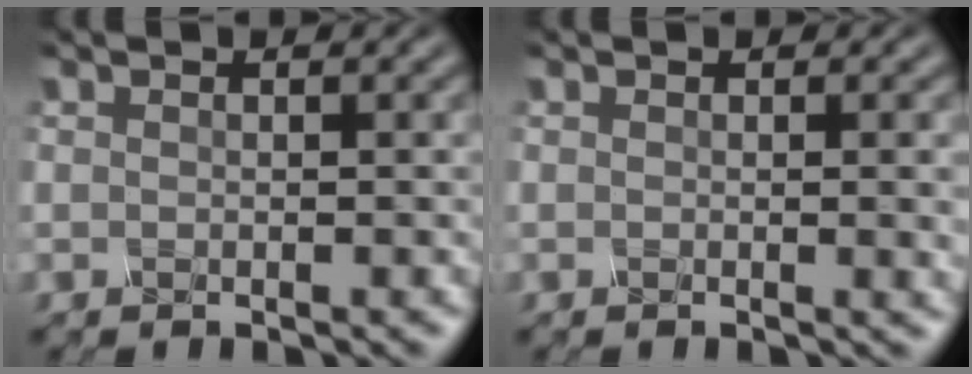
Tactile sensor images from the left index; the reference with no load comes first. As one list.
[{"total": 2.3, "force": [0.0, 0.7, 2.2], "torque": [-0.019, 0.000, -0.003]}]